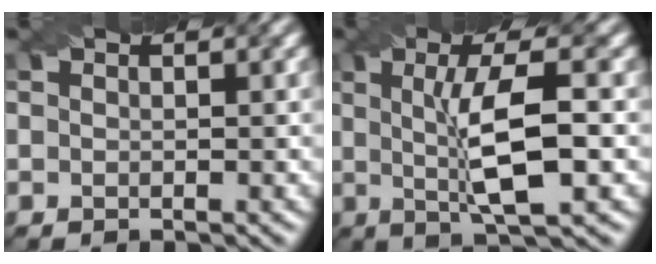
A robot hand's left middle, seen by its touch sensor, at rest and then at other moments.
{"total": 7.6, "force": [0.2, 1.7, 7.4], "torque": [-0.122, 0.005, 0.006]}